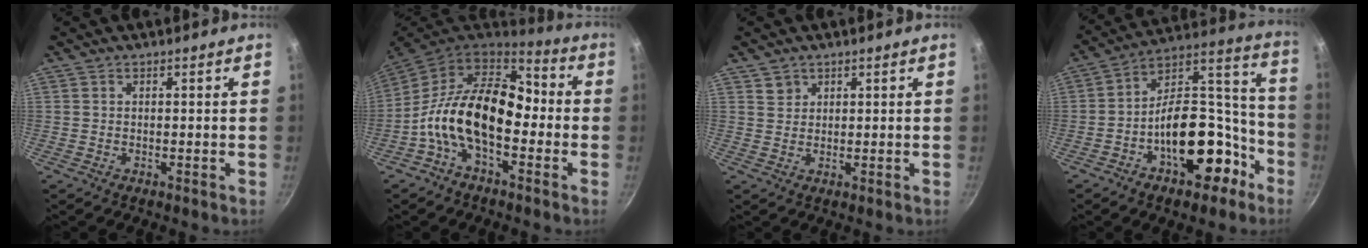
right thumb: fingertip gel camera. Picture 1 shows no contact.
{"total": 17.5, "force": [-3.1, 10.4, 13.7], "torque": [-0.212, 0.047, -0.079]}
{"total": 2.2, "force": [1.3, 1.7, 0.2], "torque": [0.013, 0.004, 0.022]}
{"total": 19.9, "force": [-8.5, 11.5, 13.9], "torque": [-0.151, 0.101, -0.122]}